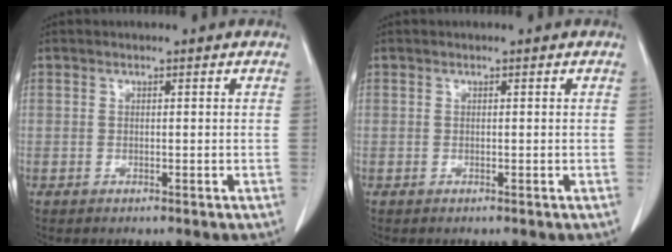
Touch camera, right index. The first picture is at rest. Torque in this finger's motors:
{"motor_torque": [0.00, 0.00, 0.00, 0.00]}